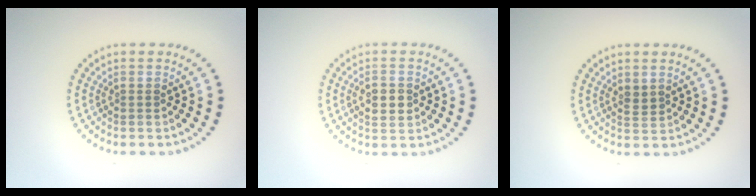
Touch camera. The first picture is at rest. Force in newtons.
{"total": 2.6, "press": 2.6, "slide": 0.1}
{"total": 1.2, "press": 1.0, "slide": 0.6}